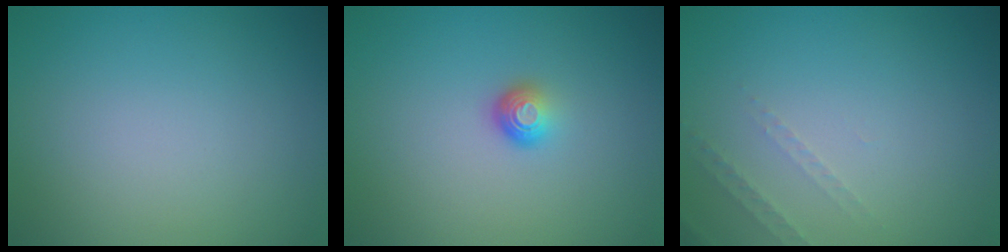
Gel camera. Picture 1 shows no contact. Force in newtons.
{"total": 1.5, "press": 1.0, "slide": 1.1}
{"total": 1.3, "press": 1.2, "slide": 0.4}